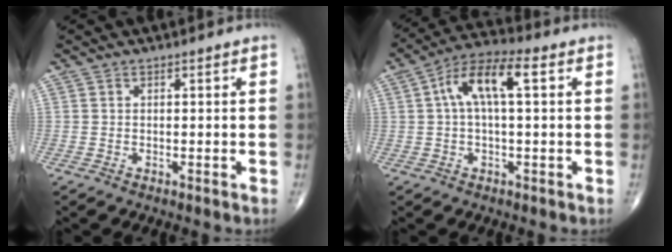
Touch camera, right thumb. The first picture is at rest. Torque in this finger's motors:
{"motor_torque": [-0.51, 0.87, 0.26, -0.11, 0.13]}